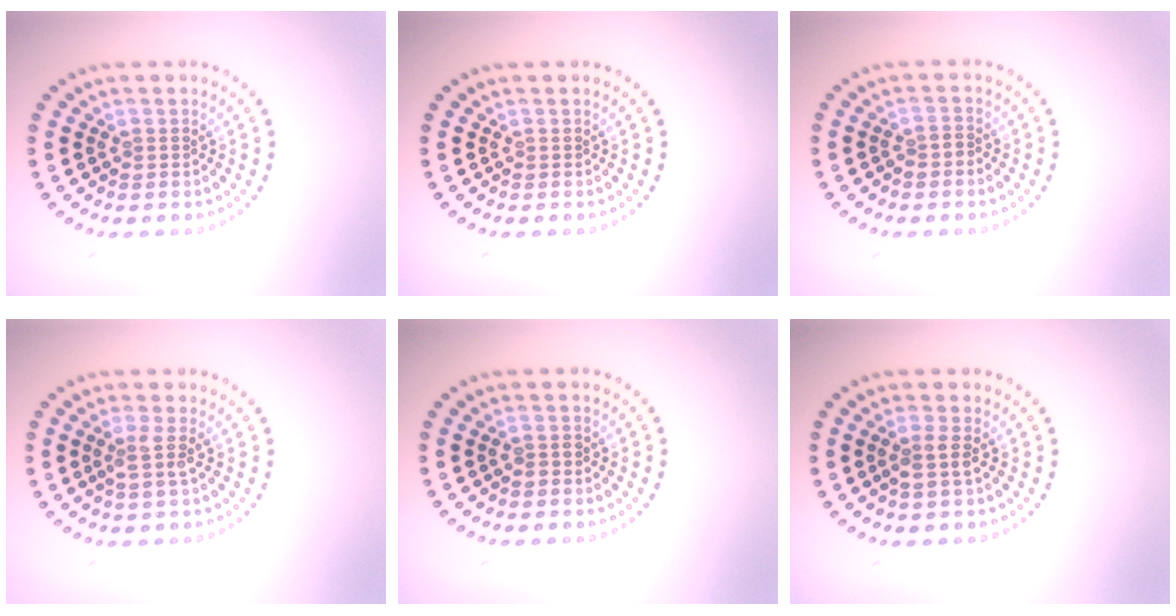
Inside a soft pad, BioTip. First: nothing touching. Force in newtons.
{"total": 0.0}
{"total": 0.7, "press": 0.4, "slide": 0.6}
{"total": 1.8, "press": 1.3, "slide": 1.2}
{"total": 0.8, "press": 0.8, "slide": 0.1}
{"total": 1.6, "press": 1.3, "slide": 0.9}